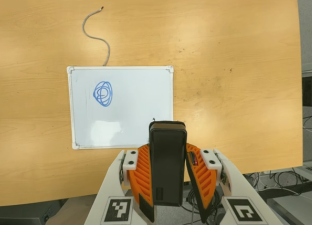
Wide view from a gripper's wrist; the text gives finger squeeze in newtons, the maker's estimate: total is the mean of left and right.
{"total": 6.8, "left": 5.0, "right": 8.7}